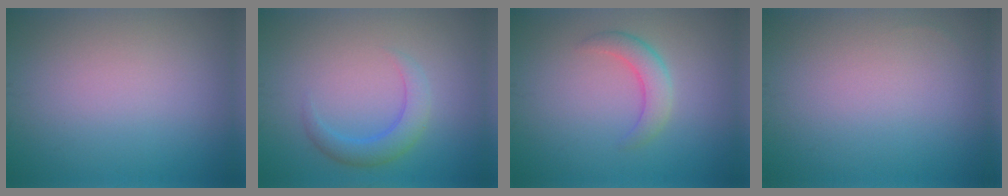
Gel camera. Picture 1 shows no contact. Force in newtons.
{"total": 2.8, "press": 2.8, "slide": 0.2}
{"total": 2.6, "press": 2.6, "slide": 0.3}
{"total": 0.0}